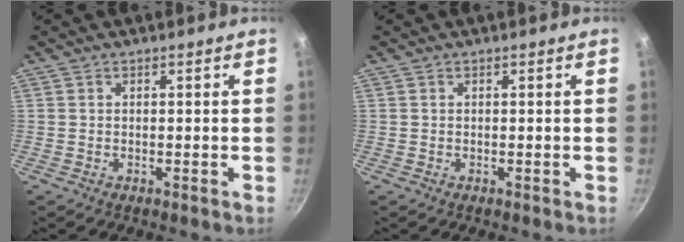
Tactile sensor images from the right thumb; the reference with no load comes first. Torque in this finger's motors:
{"motor_torque": [0.01, 0.01, -0.24, 0.21, 0.00]}